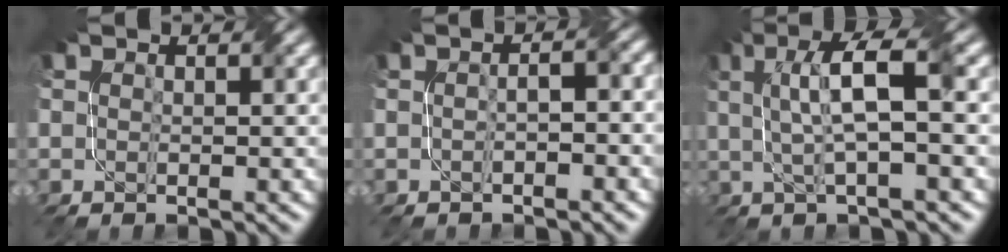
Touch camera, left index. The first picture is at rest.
{"total": 2.2, "force": [-0.4, 0.7, 2.1], "torque": [-0.030, 0.005, -0.012]}
{"total": 5.7, "force": [1.2, 1.2, 5.4], "torque": [-0.103, 0.010, 0.023]}